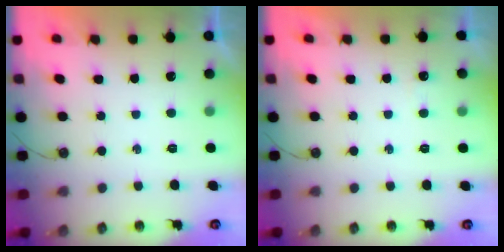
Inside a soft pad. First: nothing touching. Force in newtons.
{"total": 2.2, "press": 2.2, "slide": 0.5}